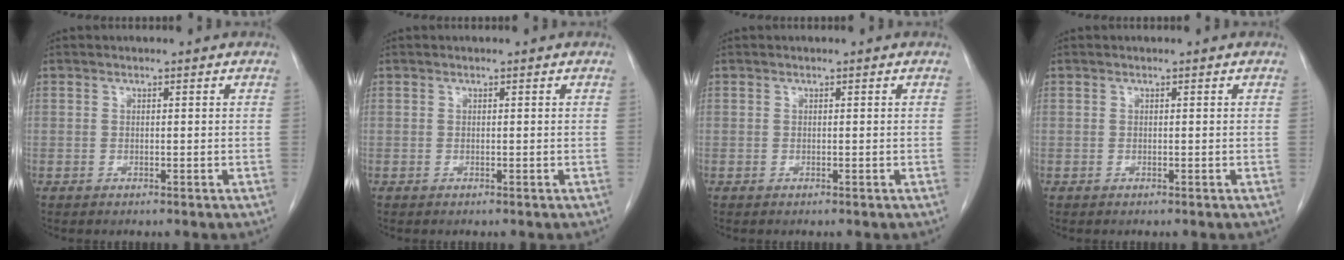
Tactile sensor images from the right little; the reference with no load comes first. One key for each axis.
{"total": 0.0}
{"total": 0.0}
{"total": 0.0}